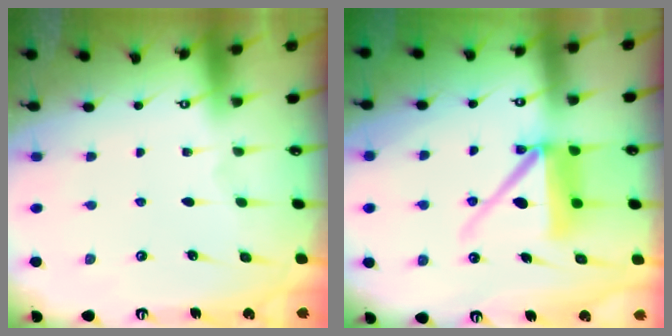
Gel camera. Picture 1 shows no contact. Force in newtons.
{"total": 10.1, "press": 10.0, "slide": 1.3}